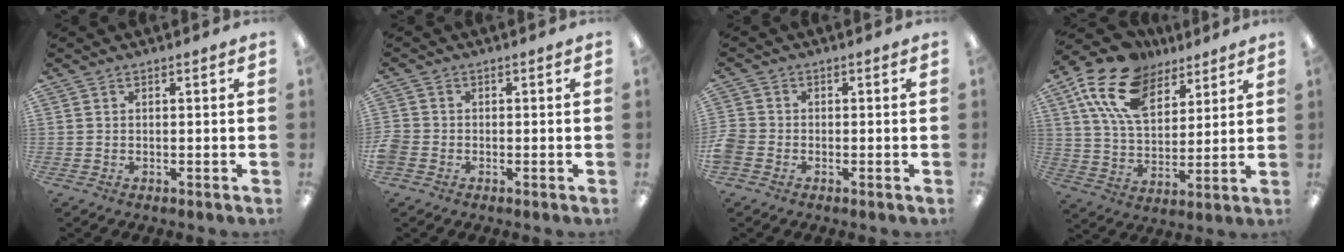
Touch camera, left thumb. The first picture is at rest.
{"total": 2.8, "force": [-1.2, 2.2, 1.1], "torque": [-0.016, 0.008, -0.022]}
{"total": 3.2, "force": [-1.5, 2.5, 1.3], "torque": [-0.025, 0.007, -0.027]}
{"total": 17.0, "force": [9.9, 10.0, 9.6], "torque": [-0.196, -0.029, 0.184]}